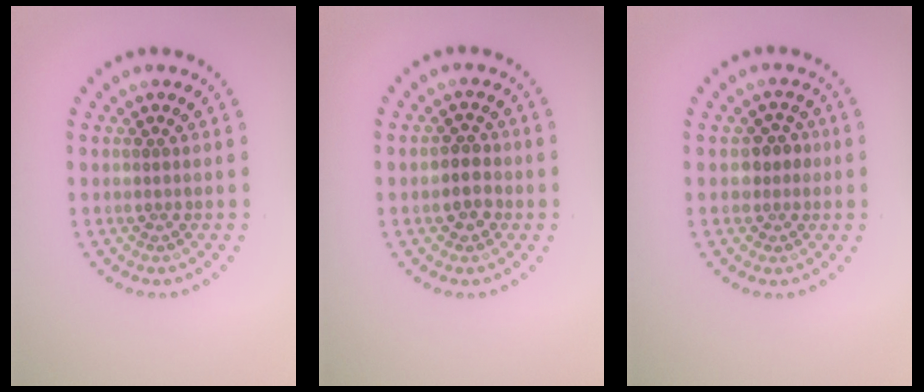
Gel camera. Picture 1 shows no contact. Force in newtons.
{"total": 2.2, "press": 2.1, "slide": 0.7}
{"total": 2.0, "press": 1.8, "slide": 0.9}